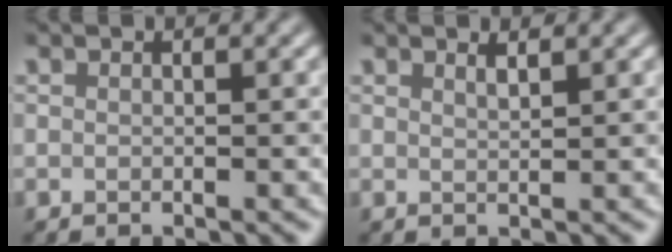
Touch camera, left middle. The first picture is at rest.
{"total": 1.0, "force": [0.8, 0.2, 0.6], "torque": [-0.004, 0.002, 0.013]}